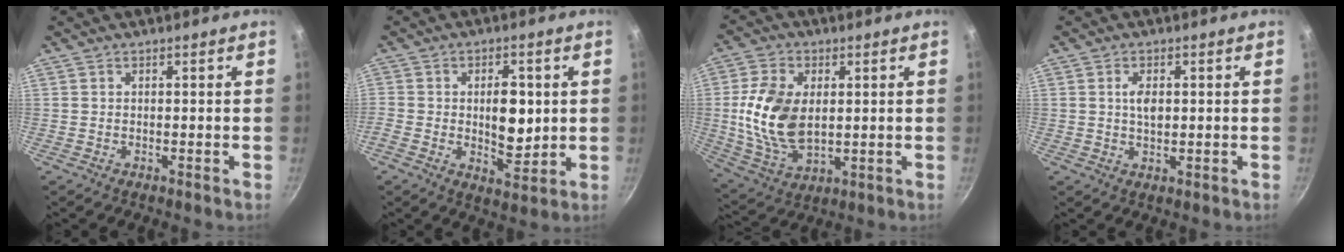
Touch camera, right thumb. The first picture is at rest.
{"total": 9.1, "force": [0.2, 5.3, 7.4], "torque": [-0.104, -0.007, 0.005]}
{"total": 14.3, "force": [1.4, 8.9, 11.1], "torque": [-0.203, -0.013, 0.033]}
{"total": 3.4, "force": [0.5, 1.9, 2.8], "torque": [-0.040, -0.003, 0.009]}